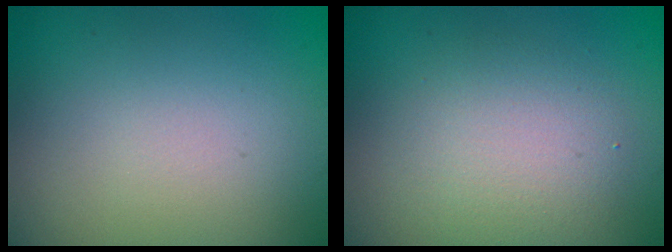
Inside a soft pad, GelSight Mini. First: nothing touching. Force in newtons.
{"total": 3.7, "press": 3.7, "slide": 0.4}